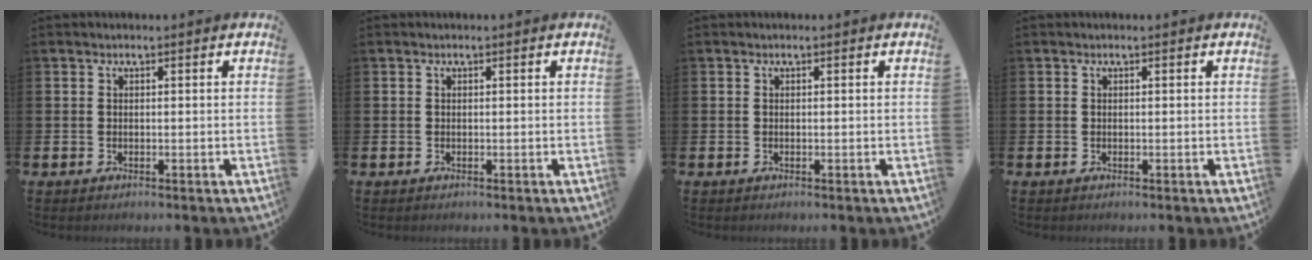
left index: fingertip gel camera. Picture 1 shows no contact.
{"total": 0.0}
{"total": 0.0}
{"total": 0.0}